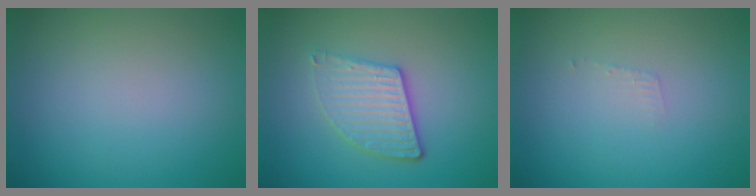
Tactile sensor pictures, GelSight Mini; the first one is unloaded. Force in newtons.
{"total": 4.0, "press": 3.3, "slide": 2.2}
{"total": 0.7, "press": 0.7, "slide": 0.1}